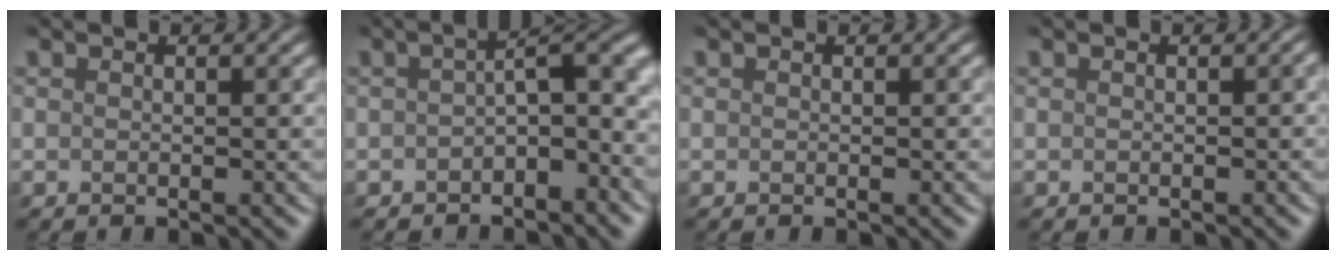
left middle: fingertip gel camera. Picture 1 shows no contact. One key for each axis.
{"total": 4.1, "fx": -1.8, "fy": 1.6, "fz": 3.3, "tx": -0.039, "ty": 0.011, "tz": -0.039}
{"total": 0.0}
{"total": 1.1, "fx": -0.4, "fy": 0.5, "fz": 0.9, "tx": -0.005, "ty": 0.008, "tz": -0.009}